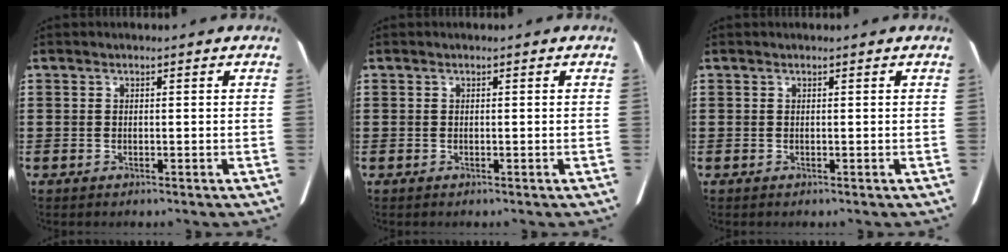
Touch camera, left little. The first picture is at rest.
{"total": 0.0}
{"total": 0.0}